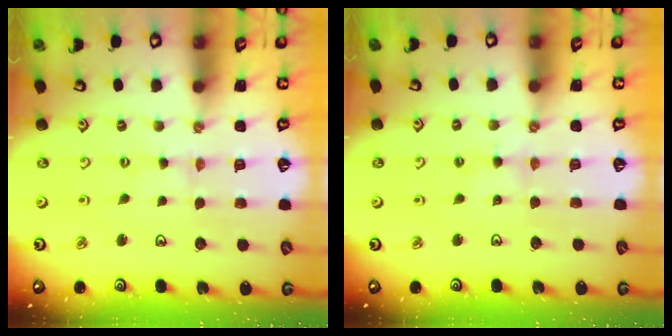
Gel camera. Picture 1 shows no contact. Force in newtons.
{"total": 2.2, "press": 2.1, "slide": 0.4}